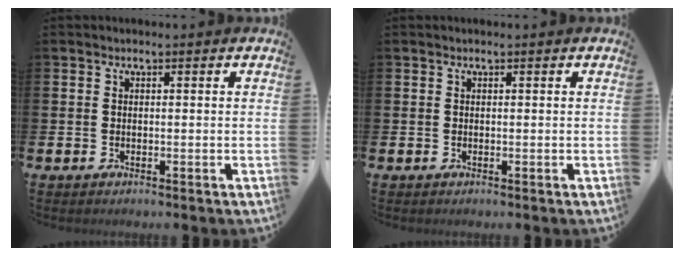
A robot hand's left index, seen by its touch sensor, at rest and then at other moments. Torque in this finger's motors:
{"motor_torque": [0.06, 0.18, 0.03, -0.01]}